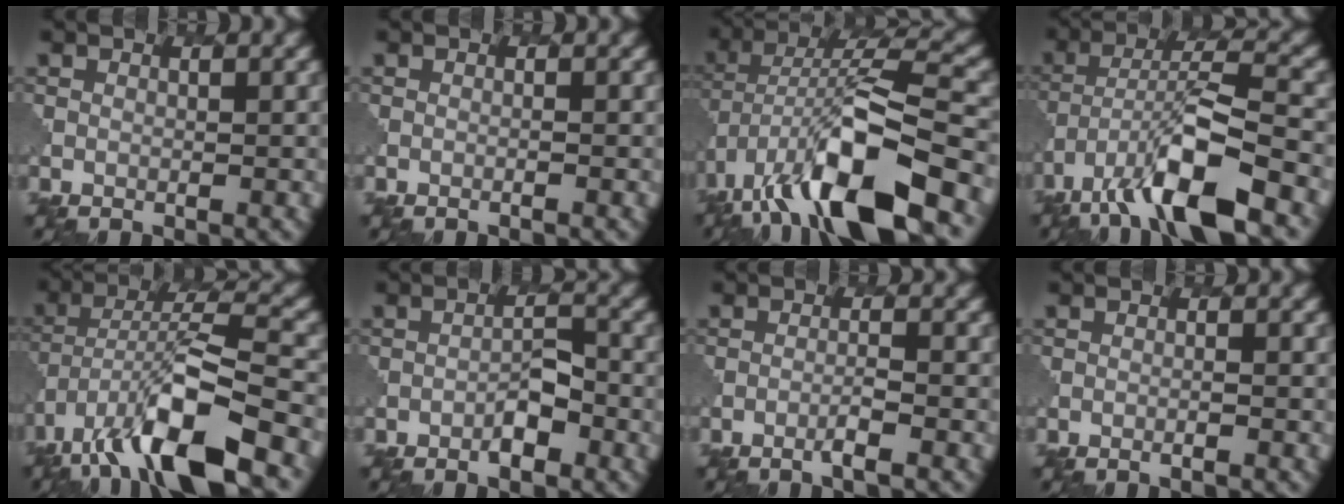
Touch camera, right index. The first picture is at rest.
{"total": 0.5, "force": [-0.3, 0.1, 0.4], "torque": [-0.001, 0.000, -0.010]}
{"total": 12.8, "force": [-6.4, 4.1, 10.3], "torque": [-0.185, 0.011, -0.109]}
{"total": 10.1, "force": [-6.2, 2.4, 7.6], "torque": [-0.134, 0.007, -0.115]}
{"total": 11.4, "force": [-6.5, 3.1, 8.8], "torque": [-0.155, 0.009, -0.118]}
{"total": 2.2, "force": [-1.3, 0.7, 1.6], "torque": [-0.023, 0.008, -0.022]}
{"total": 1.7, "force": [-1.0, 0.1, 1.4], "torque": [-0.019, 0.006, -0.024]}
{"total": 0.8, "force": [-0.5, 0.1, 0.6], "torque": [-0.003, 0.003, -0.012]}